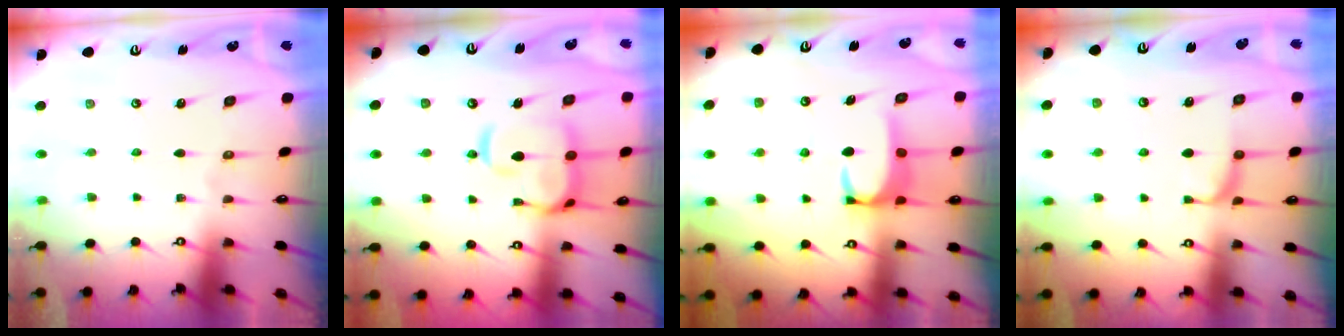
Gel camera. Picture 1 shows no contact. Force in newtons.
{"total": 12.2, "press": 12.1, "slide": 1.6}
{"total": 3.5, "press": 3.4, "slide": 0.5}
{"total": 1.8, "press": 1.6, "slide": 0.7}